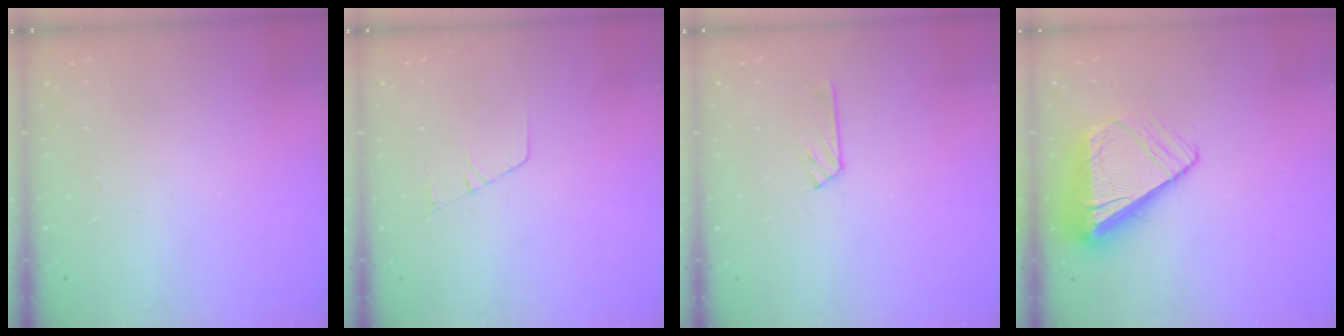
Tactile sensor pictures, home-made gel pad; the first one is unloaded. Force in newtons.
{"total": 3.2, "press": 3.2, "slide": 0.3}
{"total": 3.8, "press": 3.7, "slide": 0.5}
{"total": 9.2, "press": 9.2, "slide": 1.3}